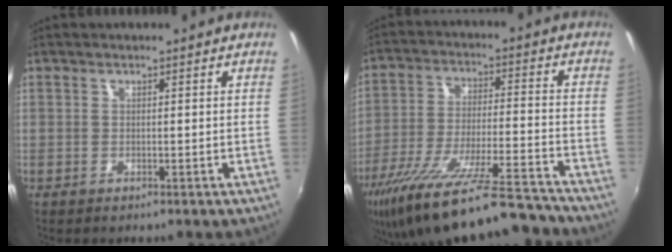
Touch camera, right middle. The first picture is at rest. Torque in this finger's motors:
{"motor_torque": [1.10, -1.04, 0.68, 0.21]}